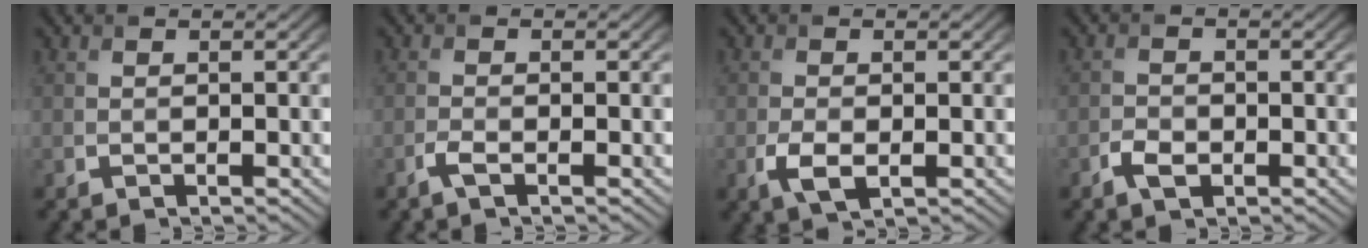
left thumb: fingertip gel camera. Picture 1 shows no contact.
{"total": 1.5, "force": [-0.9, 0.3, 1.2], "torque": [-0.029, 0.001, -0.022]}
{"total": 3.1, "force": [-1.0, 1.6, 2.4], "torque": [-0.057, -0.009, -0.017]}
{"total": 2.3, "force": [-1.2, 1.4, 1.3], "torque": [-0.028, 0.000, -0.026]}